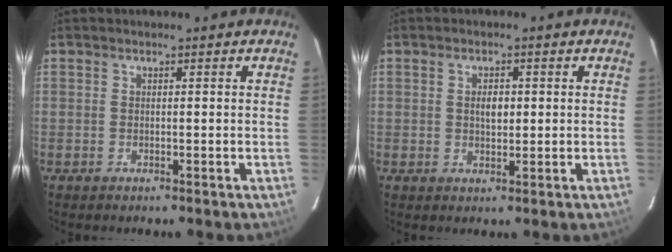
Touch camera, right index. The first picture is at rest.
{"total": 2.7, "force": [0.4, 1.6, 2.2], "torque": [-0.036, 0.004, 0.007]}